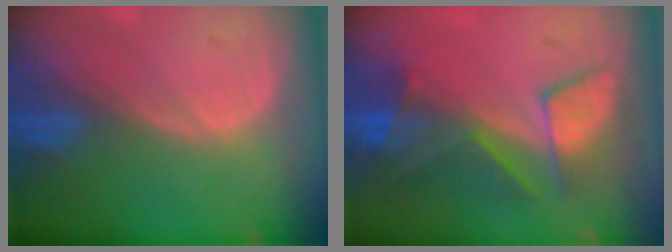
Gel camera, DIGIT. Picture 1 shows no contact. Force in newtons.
{"total": 8.0, "press": 7.3, "slide": 3.4}